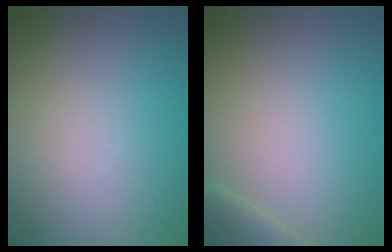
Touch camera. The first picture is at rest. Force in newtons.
{"total": 2.5, "press": 2.5, "slide": 0.1}